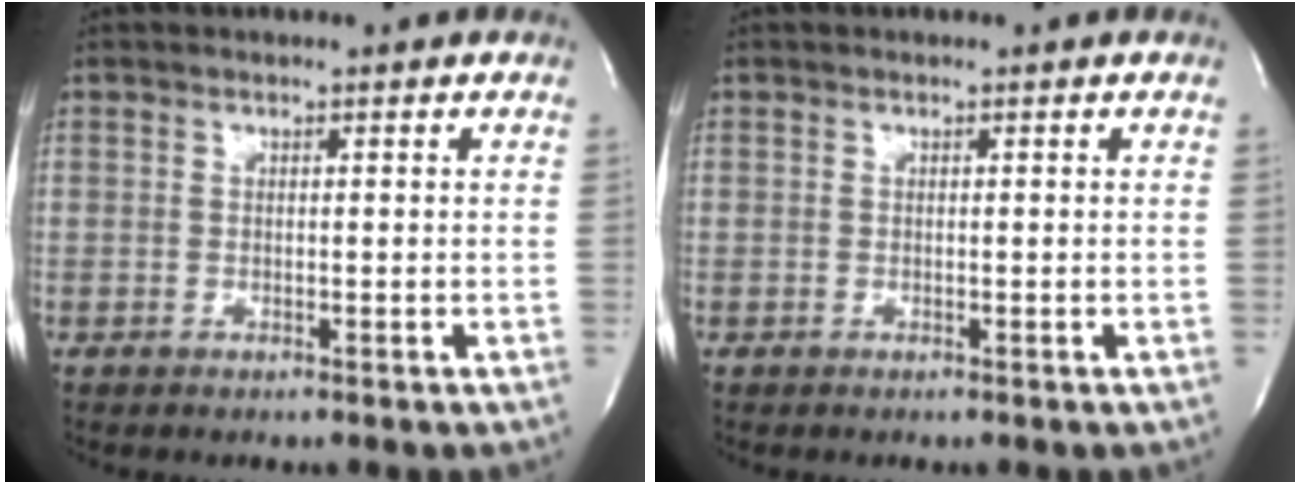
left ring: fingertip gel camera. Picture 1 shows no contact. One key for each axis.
{"total": 0.0}